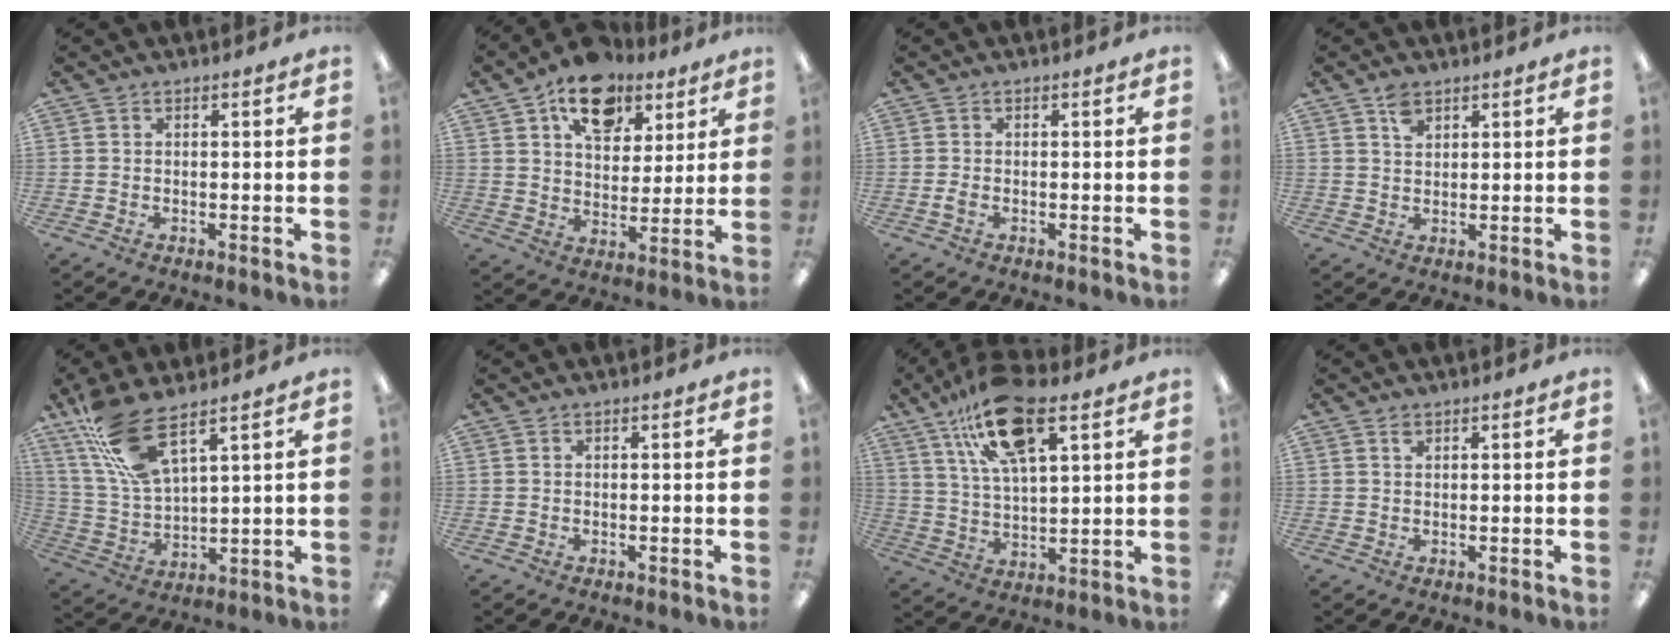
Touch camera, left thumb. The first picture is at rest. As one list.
[{"total": 14.9, "force": [9.3, 9.2, 7.1], "torque": [-0.099, -0.047, 0.168]}, {"total": 1.2, "force": [-0.5, 0.5, 1.0], "torque": [-0.026, -0.003, -0.011]}, {"total": 3.4, "force": [2.3, 1.9, 1.6], "torque": [-0.022, -0.008, 0.041]}, {"total": 13.8, "force": [9.3, 4.4, 9.2], "torque": [-0.204, -0.034, 0.171]}, {"total": 0.0}, {"total": 17.6, "force": [10.3, 6.7, 12.6], "torque": [-0.231, -0.024, 0.178]}, {"total": 1.0, "force": [0.7, 0.5, 0.5], "torque": [-0.013, 0.000, 0.014]}]